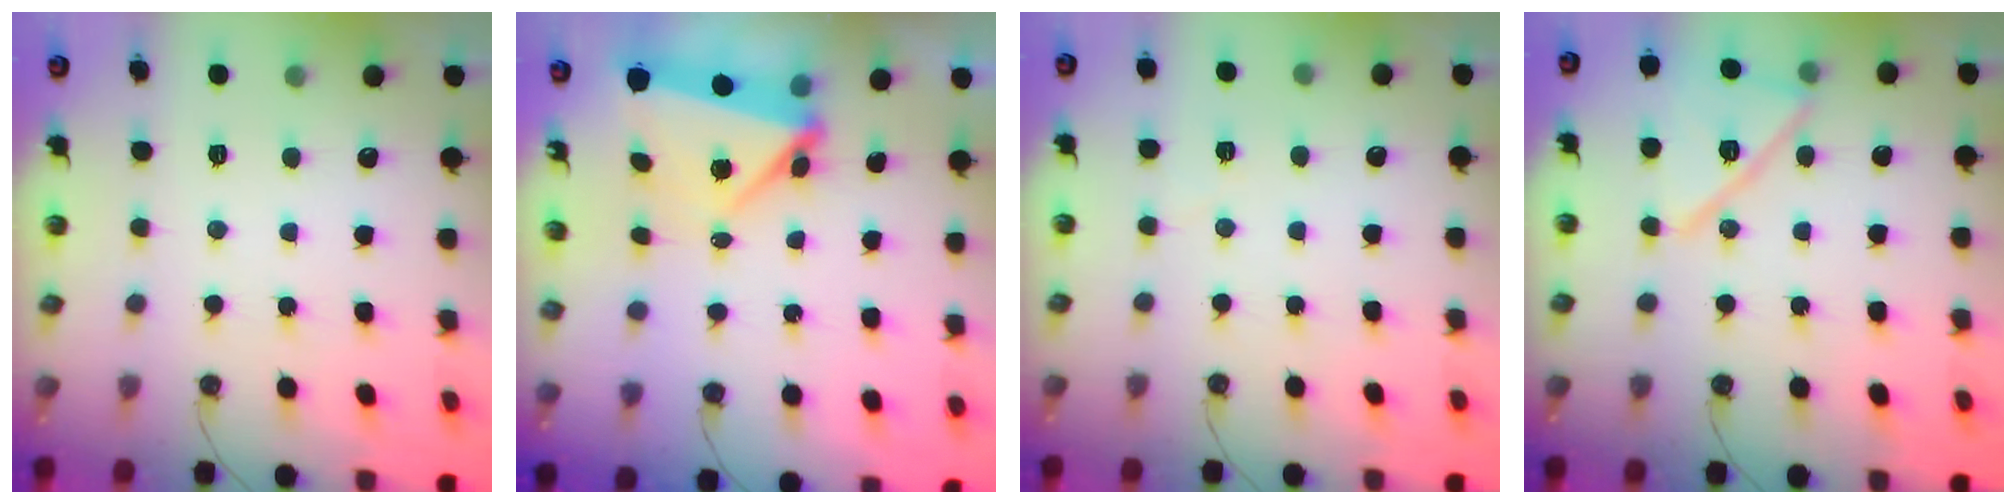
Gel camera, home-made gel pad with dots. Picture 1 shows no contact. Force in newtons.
{"total": 6.0, "press": 5.9, "slide": 0.9}
{"total": 2.6, "press": 2.2, "slide": 1.5}
{"total": 14.7, "press": 14.7, "slide": 0.1}